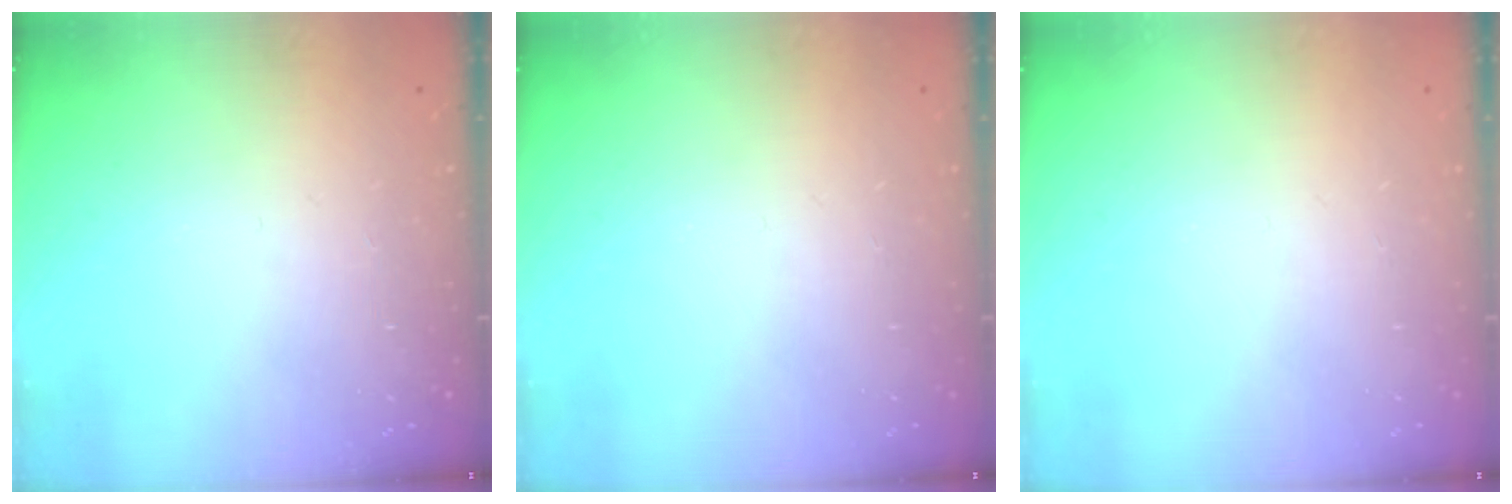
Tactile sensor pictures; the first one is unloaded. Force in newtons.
{"total": 0.0}
{"total": 0.0}